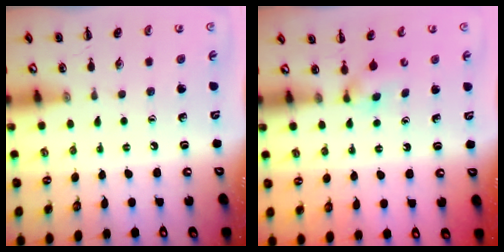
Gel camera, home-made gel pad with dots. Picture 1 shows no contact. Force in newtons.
{"total": 1.8, "press": 1.5, "slide": 1.0}